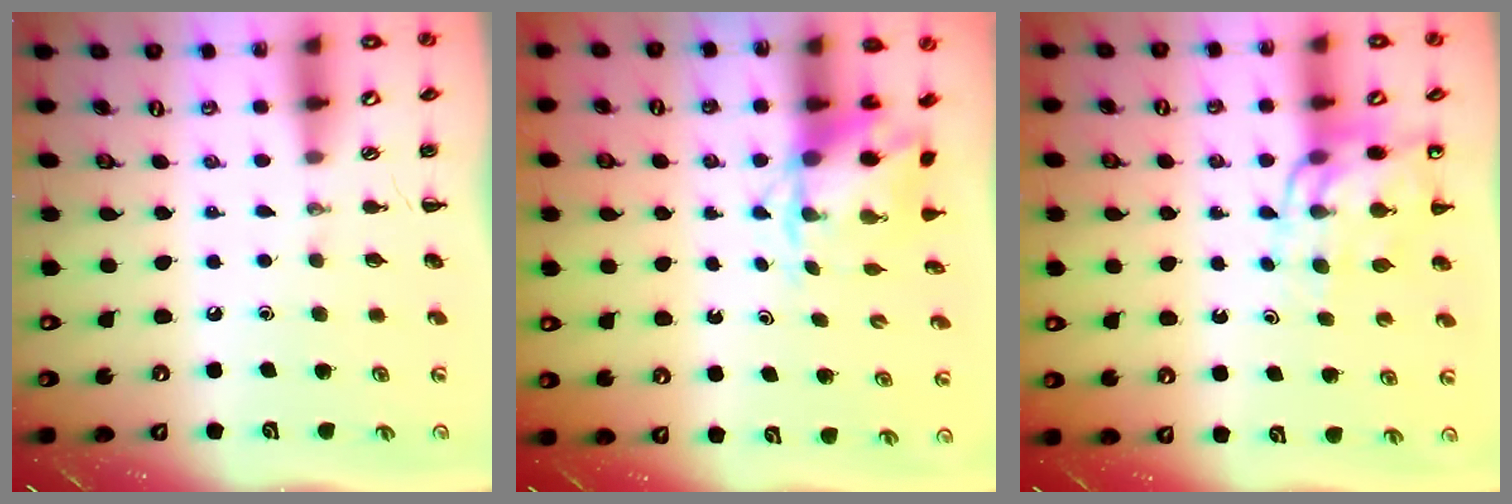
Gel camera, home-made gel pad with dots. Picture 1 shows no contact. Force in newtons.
{"total": 5.5, "press": 5.4, "slide": 0.7}
{"total": 11.4, "press": 10.9, "slide": 3.2}